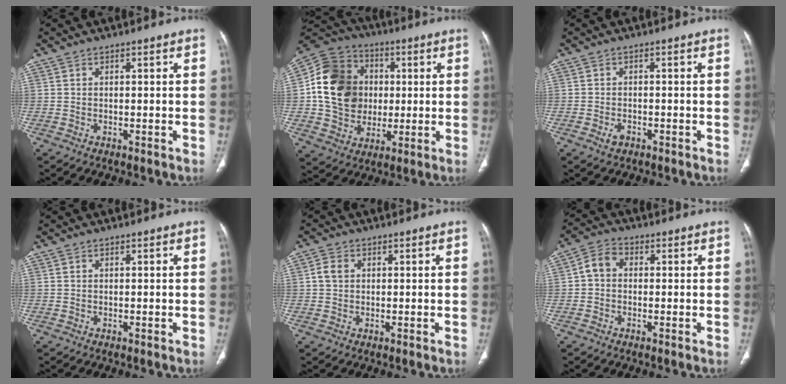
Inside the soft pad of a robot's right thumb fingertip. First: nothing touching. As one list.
[{"total": 18.5, "force": [1.5, 15.6, 9.9], "torque": [-0.161, 0.014, 0.031]}, {"total": 1.7, "force": [-0.9, 1.1, 0.9], "torque": [-0.017, 0.007, -0.013]}, {"total": 0.0}, {"total": 2.6, "force": [0.5, 2.1, 1.5], "torque": [-0.030, 0.005, 0.008]}, {"total": 4.5, "force": [0.0, 3.5, 2.8], "torque": [-0.043, 0.013, -0.013]}]